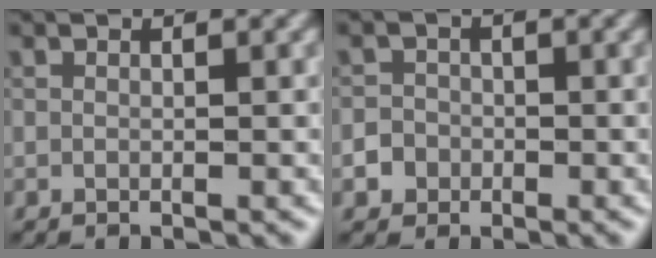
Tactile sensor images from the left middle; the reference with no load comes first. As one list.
[{"total": 3.0, "force": [-1.4, 2.6, 0.4], "torque": [0.016, 0.000, -0.034]}]